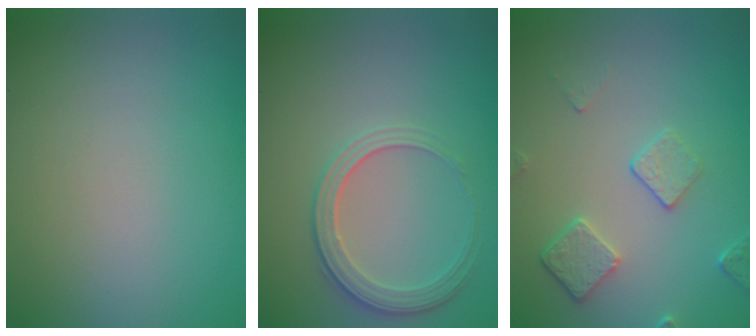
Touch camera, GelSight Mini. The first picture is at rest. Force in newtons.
{"total": 2.7, "press": 2.5, "slide": 1.2}
{"total": 2.7, "press": 2.0, "slide": 1.7}